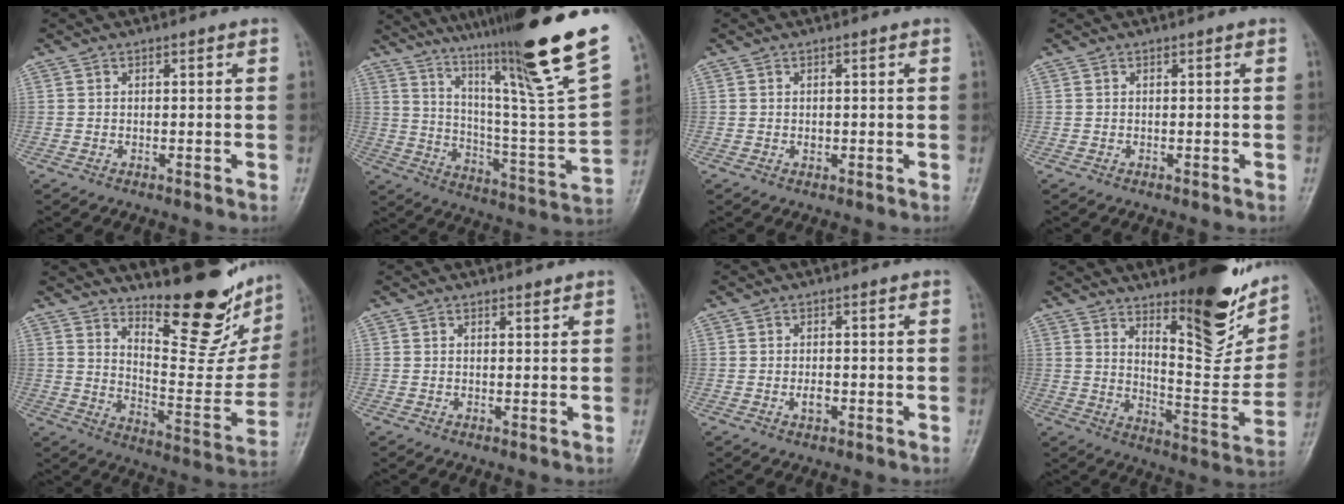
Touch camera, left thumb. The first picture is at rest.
{"total": 31.0, "force": [20.9, 2.0, 22.7], "torque": [-0.343, -0.111, 0.323]}
{"total": 0.7, "force": [0.0, 0.6, 0.5], "torque": [-0.004, 0.000, 0.001]}
{"total": 0.0}
{"total": 21.1, "force": [16.3, 6.2, 12.0], "torque": [-0.126, -0.134, 0.235]}
{"total": 0.9, "force": [0.8, 0.2, 0.3], "torque": [-0.005, -0.007, 0.013]}
{"total": 1.8, "force": [-0.5, 1.1, 1.4], "torque": [-0.022, 0.000, -0.009]}
{"total": 21.3, "force": [13.2, 6.8, 15.2], "torque": [-0.160, -0.091, 0.200]}